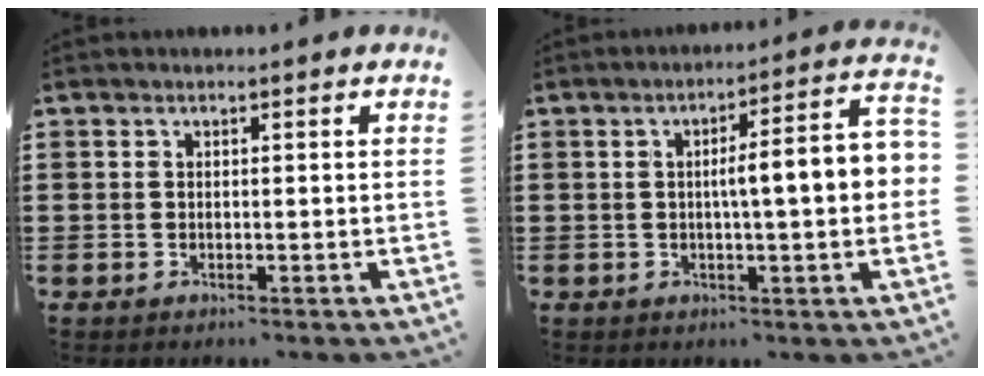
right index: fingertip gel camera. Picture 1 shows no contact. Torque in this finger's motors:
{"motor_torque": [1.22, -0.92, 0.86, 0.16]}